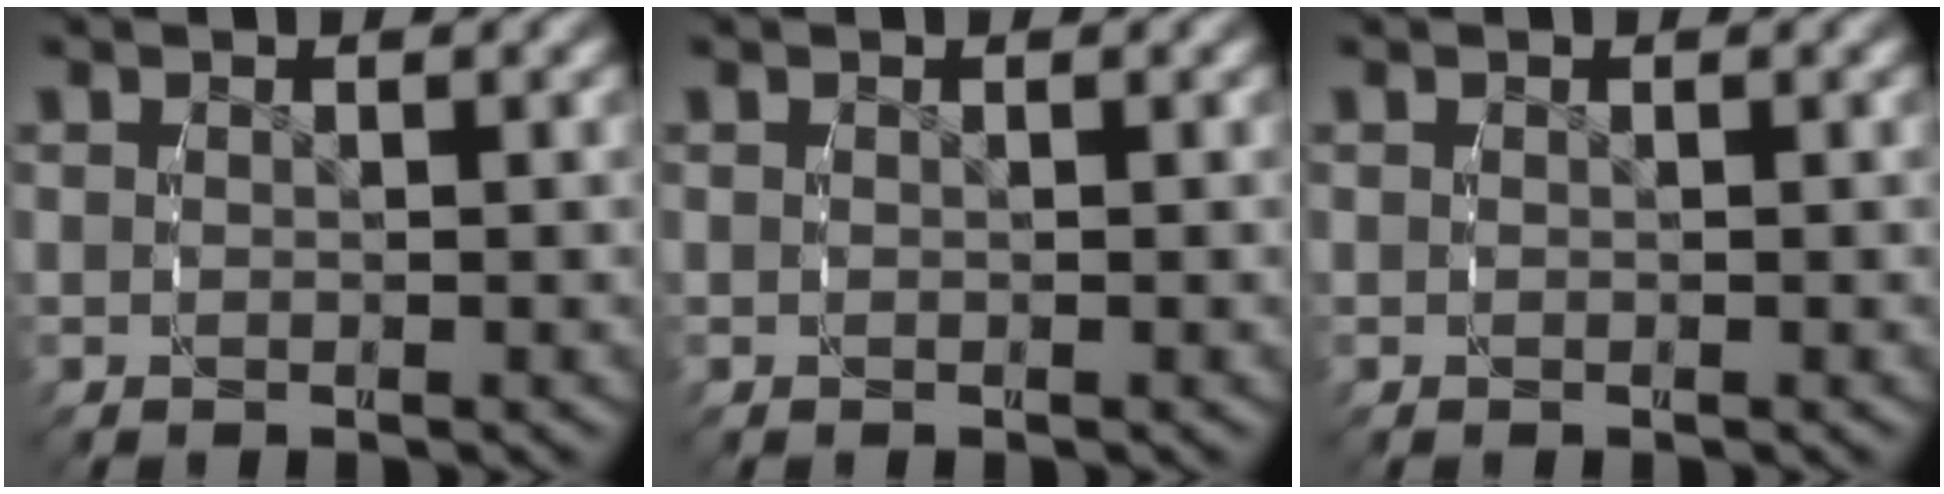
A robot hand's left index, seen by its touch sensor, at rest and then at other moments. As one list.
[{"total": 0.0}, {"total": 0.0}]